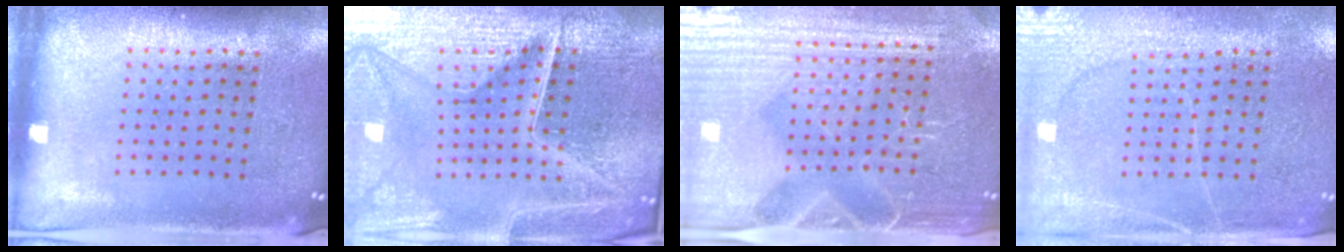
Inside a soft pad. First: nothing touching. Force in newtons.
{"total": 6.8, "press": 6.0, "slide": 3.2}
{"total": 4.7, "press": 4.5, "slide": 1.5}
{"total": 2.8, "press": 2.7, "slide": 0.8}